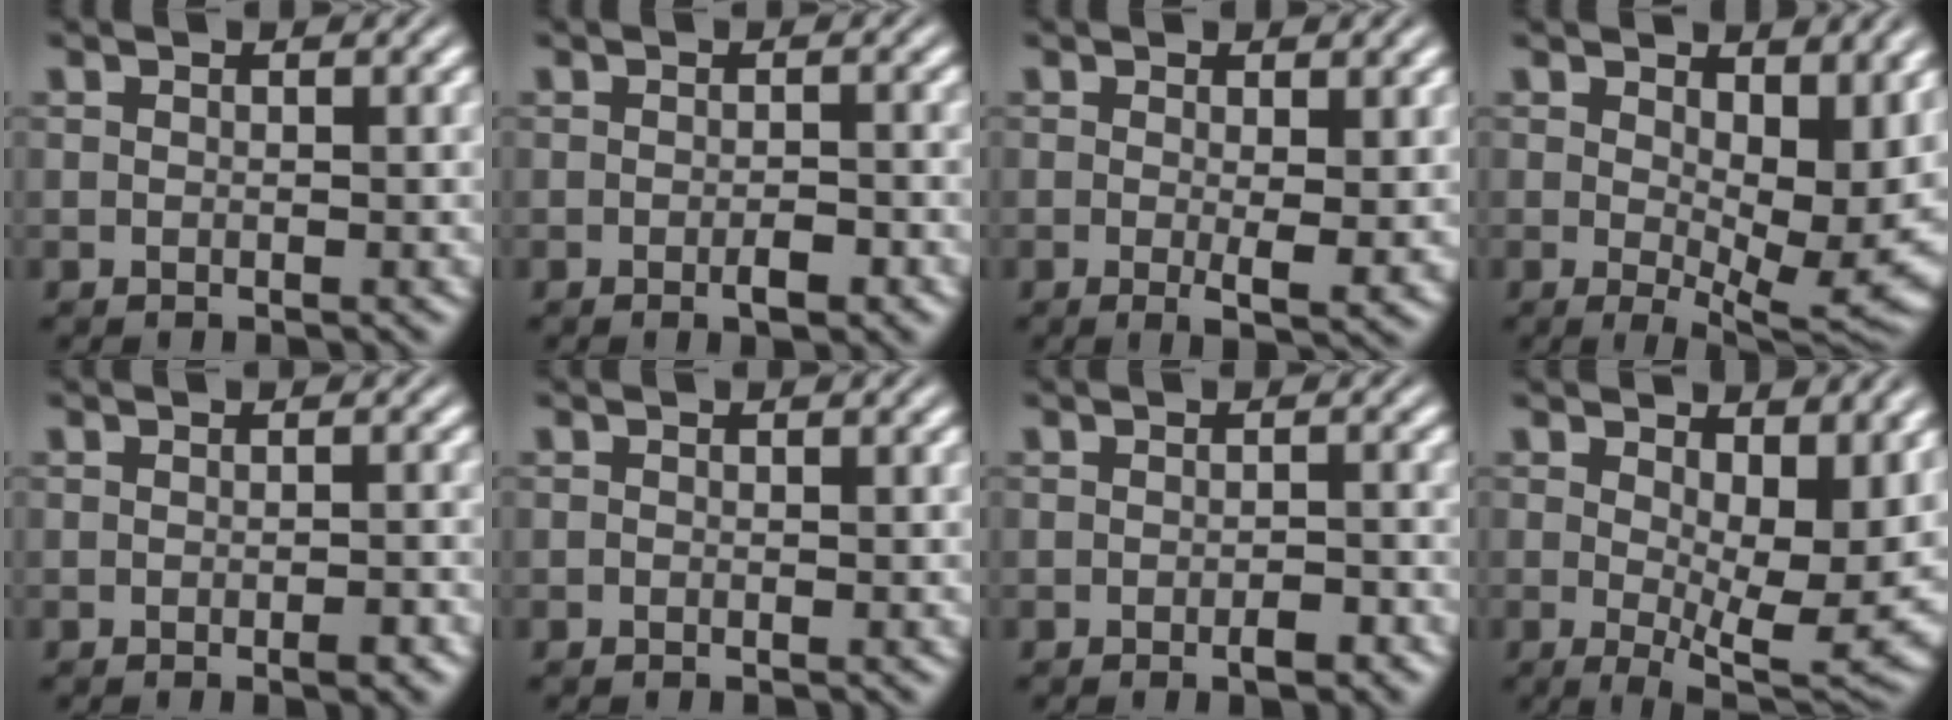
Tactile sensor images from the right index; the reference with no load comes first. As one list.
[{"total": 1.8, "force": [-1.3, 0.4, 1.2], "torque": [-0.010, 0.010, -0.027]}, {"total": 2.6, "force": [-0.5, 0.4, 2.6], "torque": [-0.038, -0.012, -0.008]}, {"total": 5.4, "force": [0.4, 1.2, 5.3], "torque": [-0.052, -0.027, 0.017]}, {"total": 1.3, "force": [-1.0, 0.2, 0.7], "torque": [-0.006, 0.010, -0.022]}, {"total": 0.8, "force": [-0.4, -0.7, 0.0], "torque": [0.010, 0.002, -0.007]}, {"total": 1.6, "force": [-1.3, 0.2, 1.0], "torque": [-0.007, 0.011, -0.026]}, {"total": 5.7, "force": [0.1, 1.3, 5.5], "torque": [-0.061, -0.029, 0.011]}]